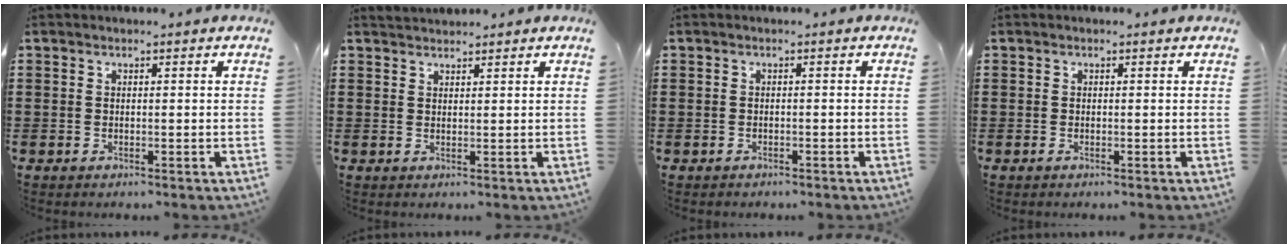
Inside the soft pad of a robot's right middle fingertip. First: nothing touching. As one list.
[{"total": 1.5, "force": [1.5, 0.4, -0.1], "torque": [-0.003, 0.004, 0.029]}, {"total": 0.8, "force": [-0.7, 0.4, -0.1], "torque": [0.000, 0.001, -0.015]}, {"total": 0.0}]